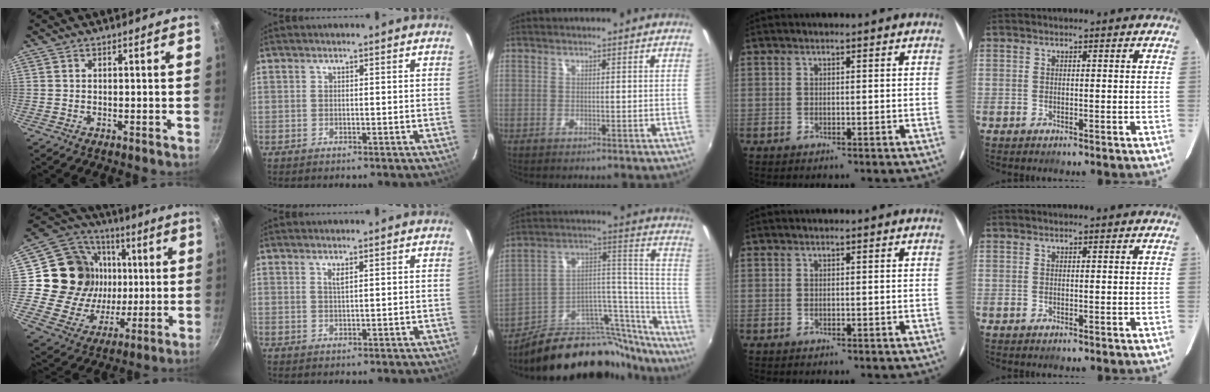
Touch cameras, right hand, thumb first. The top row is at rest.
{"thumb": {"total": 21.6, "force": [2.3, 18.8, 10.4], "torque": [-0.167, 0.014, 0.045]}, "index": {"total": 1.1, "force": [0.6, 0.1, 0.9], "torque": [-0.018, 0.000, 0.011]}, "middle": {"total": 23.9, "force": [-20.0, 8.7, 9.7], "torque": [-0.101, 0.073, -0.294]}}